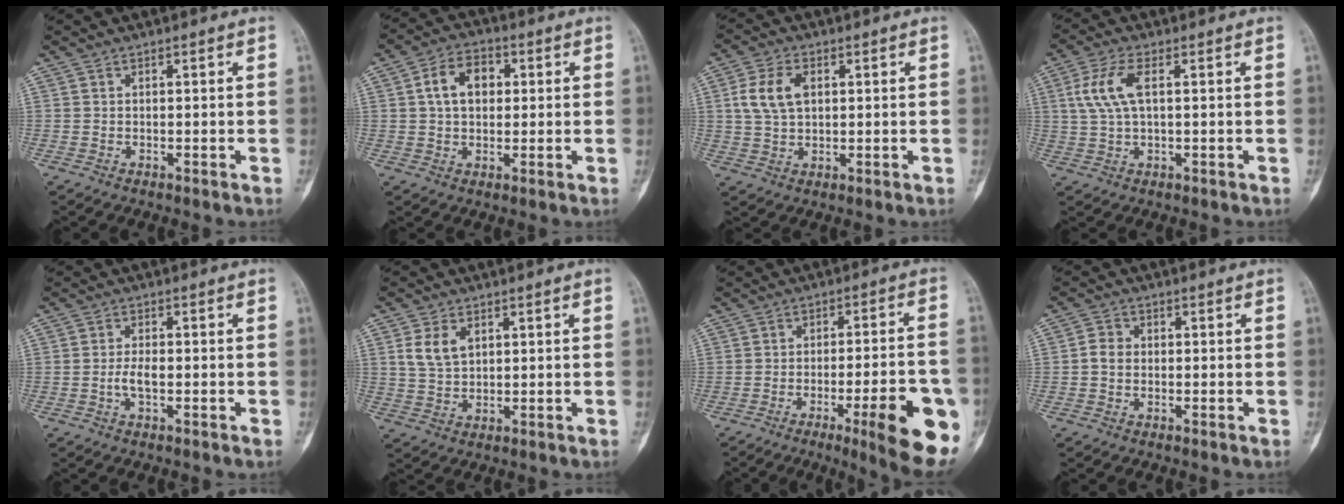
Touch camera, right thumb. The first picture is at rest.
{"total": 8.1, "force": [1.5, 5.7, 5.6], "torque": [-0.078, 0.014, 0.020]}
{"total": 7.4, "force": [1.7, 4.6, 5.5], "torque": [-0.112, 0.006, 0.034]}
{"total": 7.1, "force": [1.6, 3.0, 6.3], "torque": [-0.154, 0.014, 0.034]}
{"total": 2.8, "force": [-0.7, 1.1, 2.4], "torque": [-0.053, 0.005, -0.013]}
{"total": 5.3, "force": [2.0, 3.5, 3.6], "torque": [-0.061, -0.005, 0.044]}
{"total": 16.7, "force": [-6.5, 3.4, 15.0], "torque": [-0.166, 0.014, -0.079]}
{"total": 2.7, "force": [-0.3, 2.3, 1.4], "torque": [-0.018, 0.009, -0.012]}